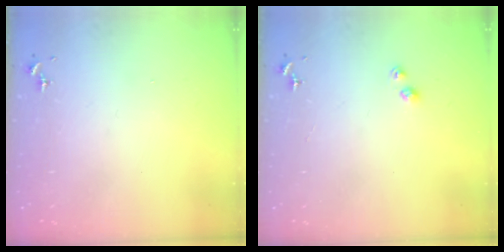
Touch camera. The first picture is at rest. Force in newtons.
{"total": 2.6, "press": 2.6, "slide": 0.3}